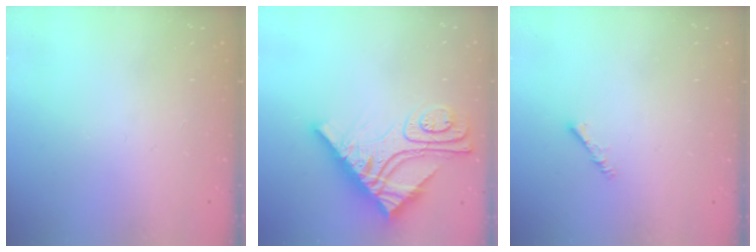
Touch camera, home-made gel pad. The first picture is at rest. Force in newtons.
{"total": 17.0, "press": 16.9, "slide": 1.4}
{"total": 1.9, "press": 1.9, "slide": 0.4}